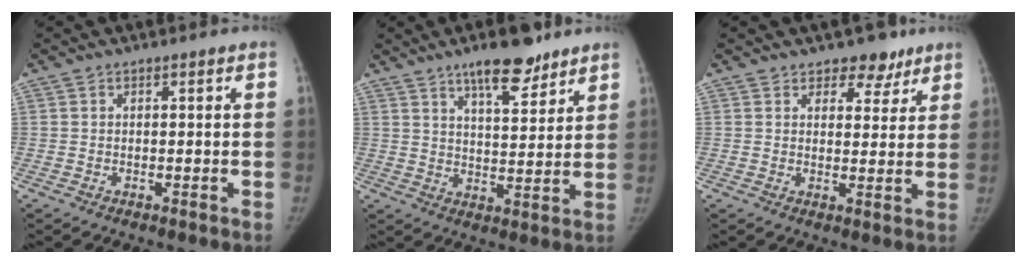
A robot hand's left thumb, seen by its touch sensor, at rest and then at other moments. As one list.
[{"total": 10.4, "force": [7.4, 3.4, 6.5], "torque": [-0.077, -0.046, 0.117]}, {"total": 5.5, "force": [4.0, 3.4, 1.8], "torque": [0.013, -0.021, 0.056]}]